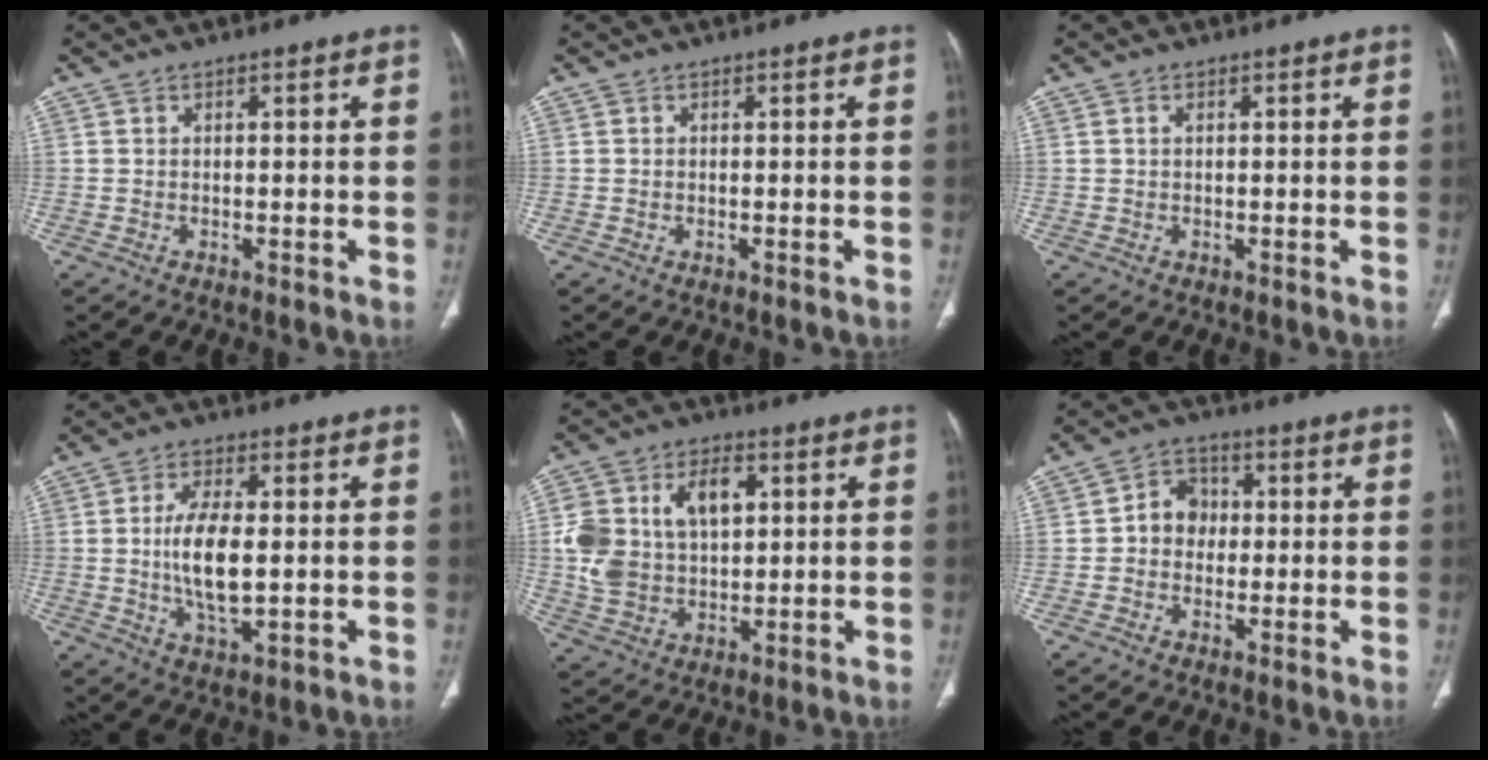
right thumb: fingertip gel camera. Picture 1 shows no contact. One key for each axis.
{"total": 0.0}
{"total": 0.6, "fx": 0.2, "fy": 0.3, "fz": 0.4, "tx": -0.011, "ty": 0.003, "tz": 0.003}
{"total": 9.8, "fx": 0.0, "fy": 4.1, "fz": 8.9, "tx": -0.171, "ty": -0.011, "tz": 0.002}
{"total": 15.2, "fx": 3.3, "fy": 10.3, "fz": 10.7, "tx": -0.176, "ty": 0.009, "tz": 0.067}
{"total": 6.1, "fx": 0.0, "fy": 5.3, "fz": 3.1, "tx": -0.024, "ty": 0.017, "tz": -0.012}